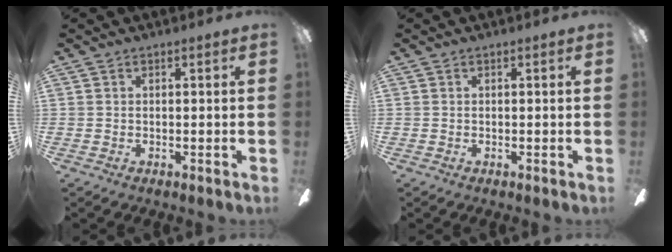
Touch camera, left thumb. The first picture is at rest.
{"total": 0.0}